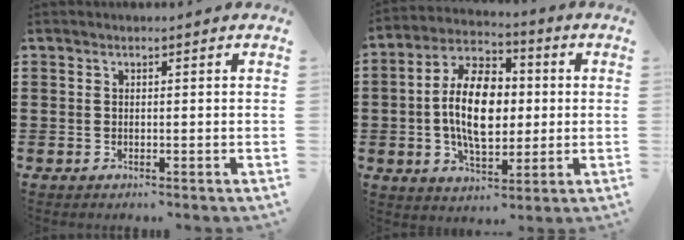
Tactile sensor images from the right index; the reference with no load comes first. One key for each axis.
{"total": 12.2, "fx": 0.1, "fy": 6.9, "fz": 10.1, "tx": -0.205, "ty": 0.006, "tz": -0.006}